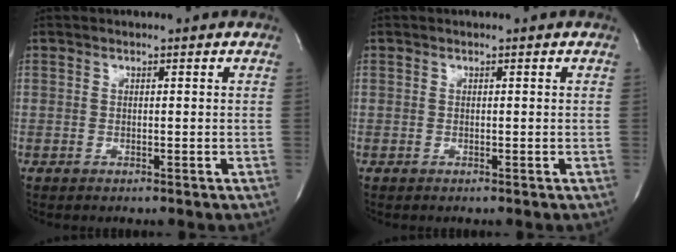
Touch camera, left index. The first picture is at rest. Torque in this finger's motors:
{"motor_torque": [0.00, 0.00, 0.00, 0.00]}